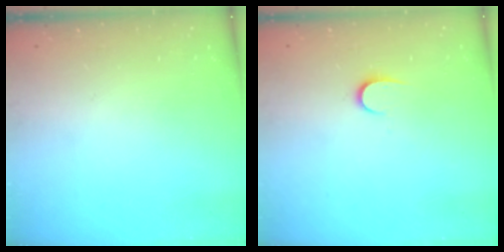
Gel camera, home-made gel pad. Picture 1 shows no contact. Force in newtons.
{"total": 6.4, "press": 6.4, "slide": 0.6}